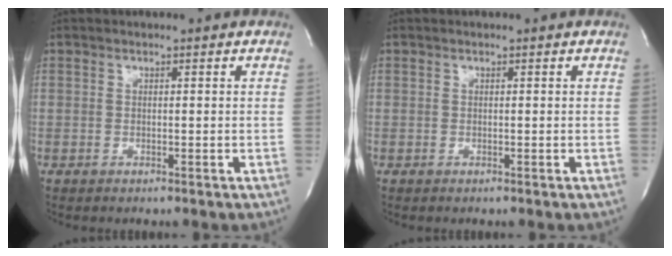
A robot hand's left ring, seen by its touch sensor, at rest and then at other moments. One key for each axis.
{"total": 0.0}